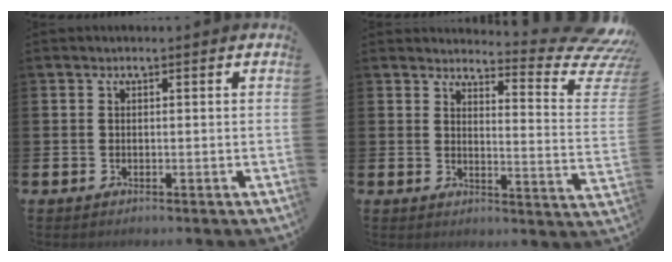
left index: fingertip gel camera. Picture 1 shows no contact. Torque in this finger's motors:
{"motor_torque": [1.05, -1.09, 0.38, 0.04]}